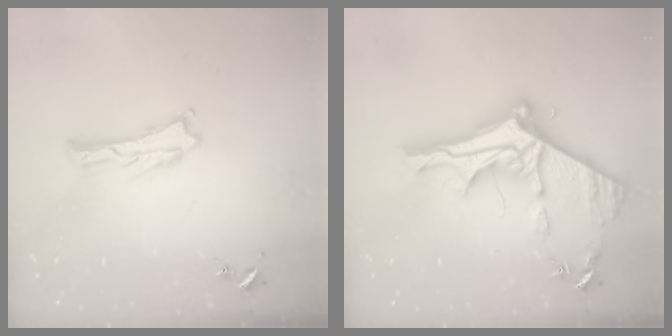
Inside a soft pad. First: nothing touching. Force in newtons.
{"total": 11.8, "press": 11.7, "slide": 1.4}